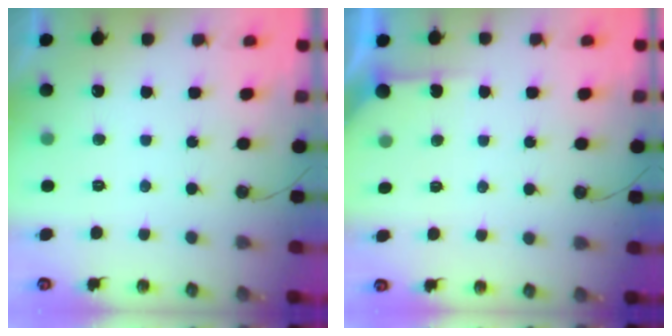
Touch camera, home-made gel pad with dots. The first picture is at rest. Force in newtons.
{"total": 3.5, "press": 3.5, "slide": 0.4}